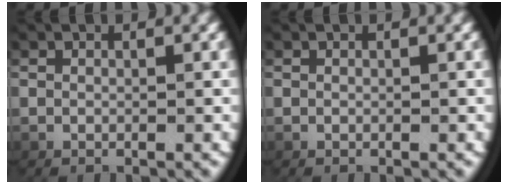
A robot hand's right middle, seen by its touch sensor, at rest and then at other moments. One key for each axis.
{"total": 0.0}